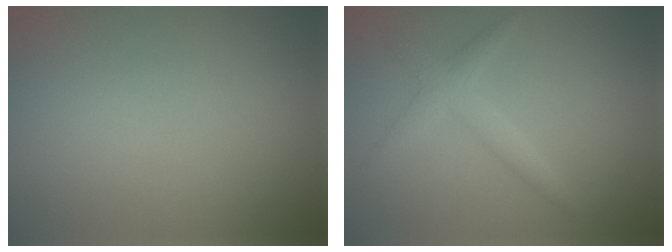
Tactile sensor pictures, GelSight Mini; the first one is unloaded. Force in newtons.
{"total": 1.3, "press": 1.3, "slide": 0.1}